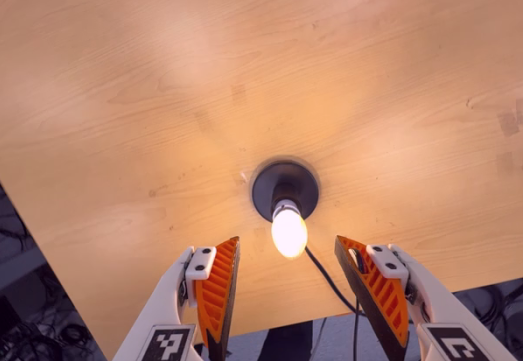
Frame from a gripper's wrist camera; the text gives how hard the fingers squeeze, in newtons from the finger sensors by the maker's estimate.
{"total": 0.0}